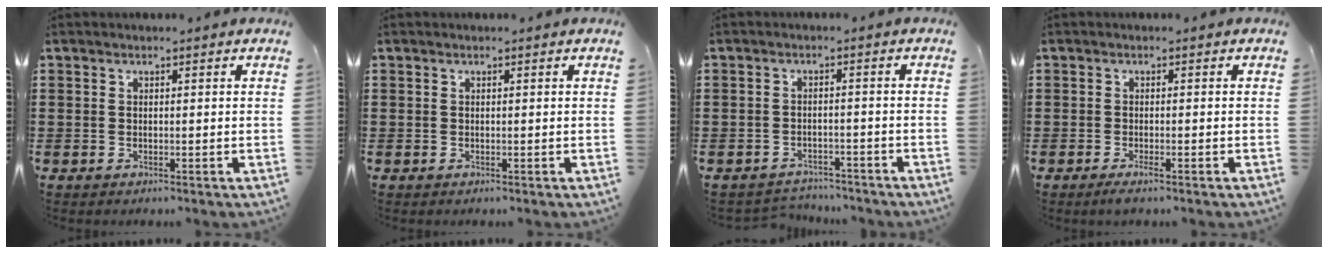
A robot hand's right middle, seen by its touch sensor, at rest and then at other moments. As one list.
[{"total": 0.0}, {"total": 2.7, "force": [-2.6, 0.6, -0.4], "torque": [-0.001, 0.000, -0.060]}, {"total": 1.3, "force": [-0.7, 0.1, 1.1], "torque": [-0.018, -0.005, -0.011]}]